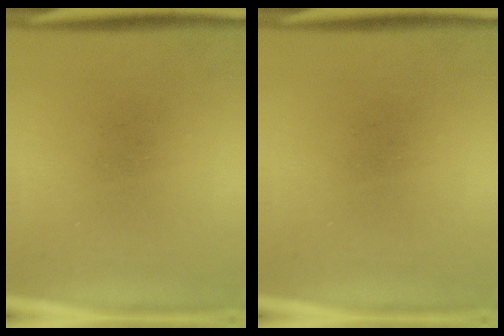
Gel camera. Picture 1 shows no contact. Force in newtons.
{"total": 0.0}